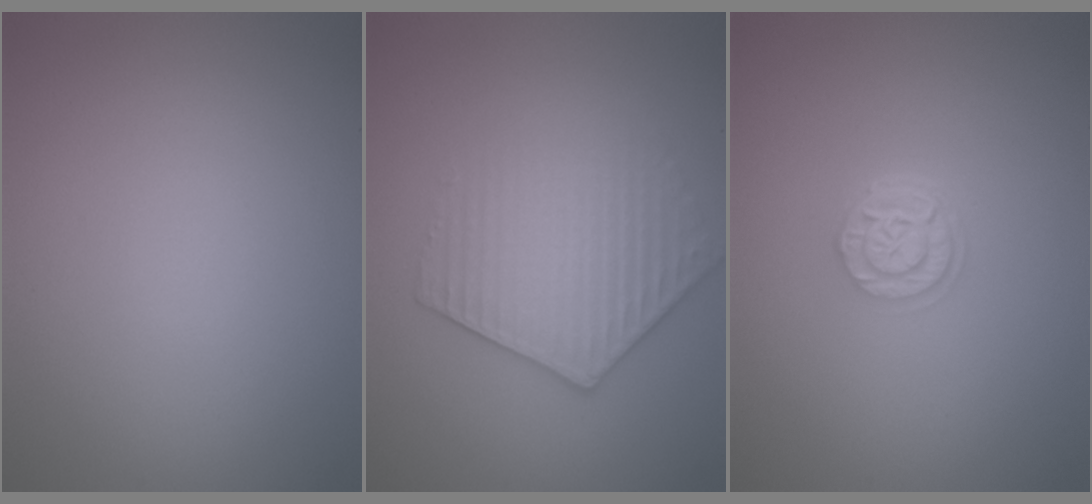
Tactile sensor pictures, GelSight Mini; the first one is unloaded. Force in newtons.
{"total": 4.3, "press": 3.7, "slide": 2.2}
{"total": 2.6, "press": 2.1, "slide": 1.5}